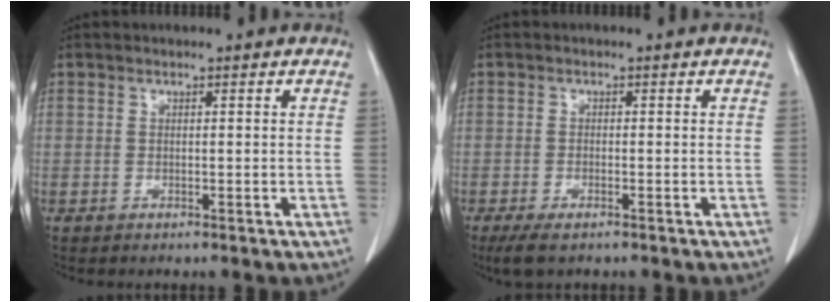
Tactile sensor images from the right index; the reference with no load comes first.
{"total": 3.5, "force": [-2.4, 1.0, 2.3], "torque": [-0.046, -0.007, -0.035]}